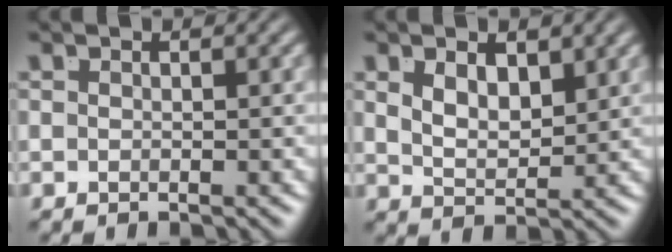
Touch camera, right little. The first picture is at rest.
{"total": 2.9, "force": [1.3, 1.5, 2.2], "torque": [-0.037, -0.009, 0.024]}